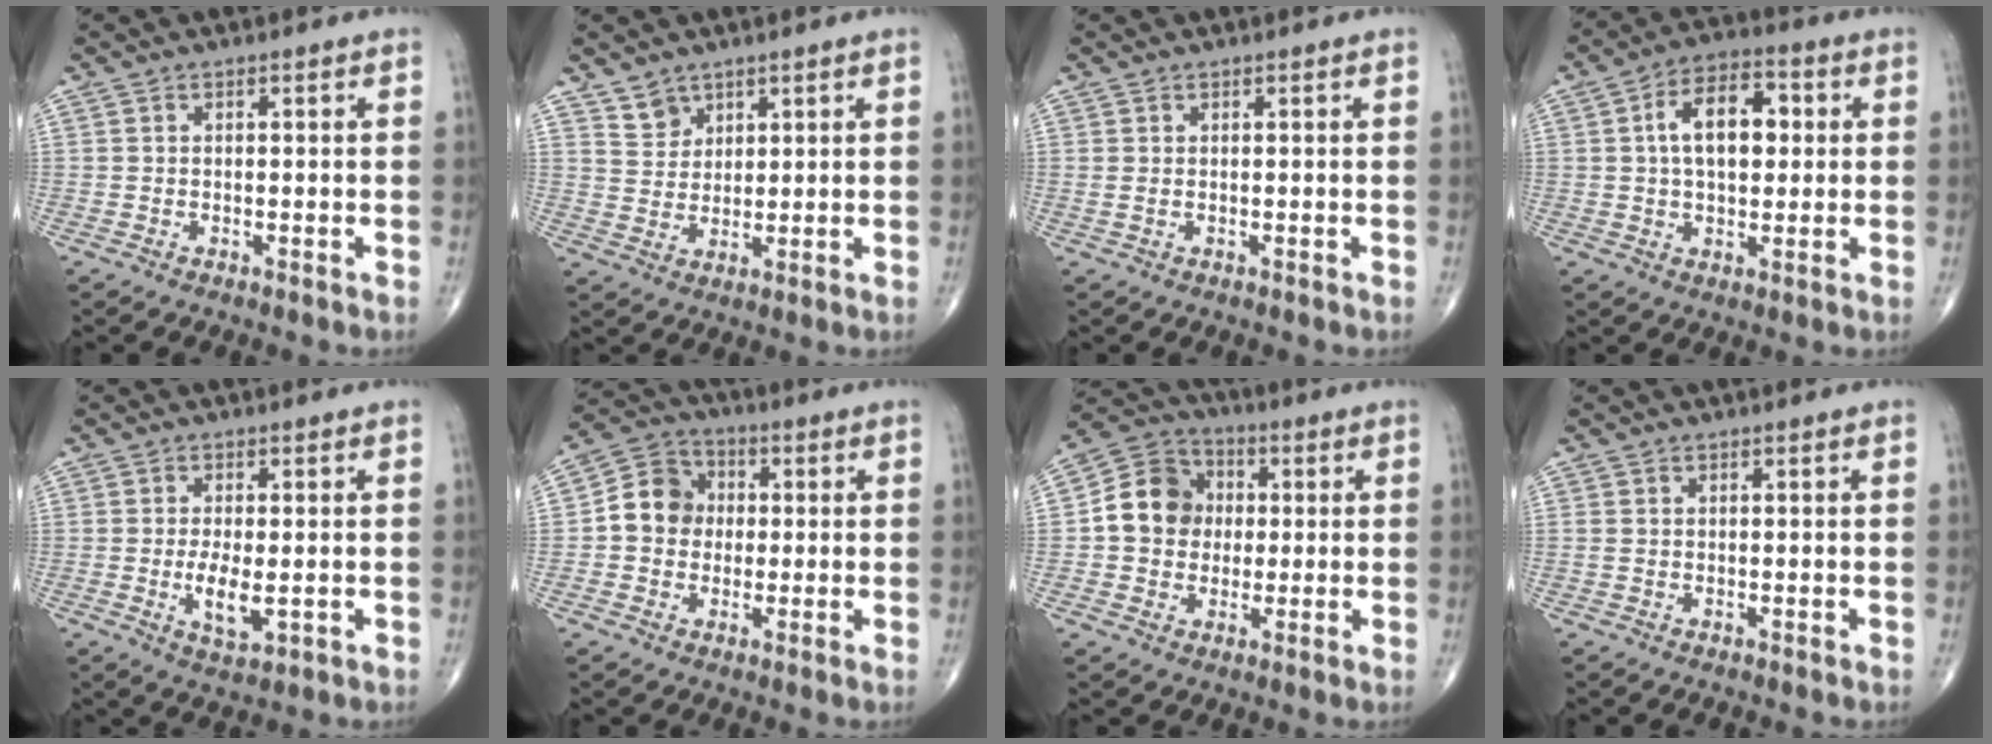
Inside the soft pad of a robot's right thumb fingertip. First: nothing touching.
{"total": 4.0, "force": [3.0, 2.6, 0.5], "torque": [0.013, -0.026, 0.058]}
{"total": 0.8, "force": [0.1, 0.3, 0.7], "torque": [-0.022, 0.005, 0.007]}
{"total": 11.9, "force": [1.9, 7.0, 9.5], "torque": [-0.140, 0.018, 0.024]}
{"total": 5.5, "force": [-0.9, 2.2, 4.9], "torque": [-0.093, -0.013, -0.012]}
{"total": 8.7, "force": [0.1, 7.6, 4.1], "torque": [-0.049, 0.025, -0.012]}
{"total": 10.9, "force": [0.6, 9.5, 5.2], "torque": [-0.066, 0.023, 0.000]}
{"total": 0.7, "force": [0.0, 0.5, 0.5], "torque": [-0.018, 0.004, 0.004]}